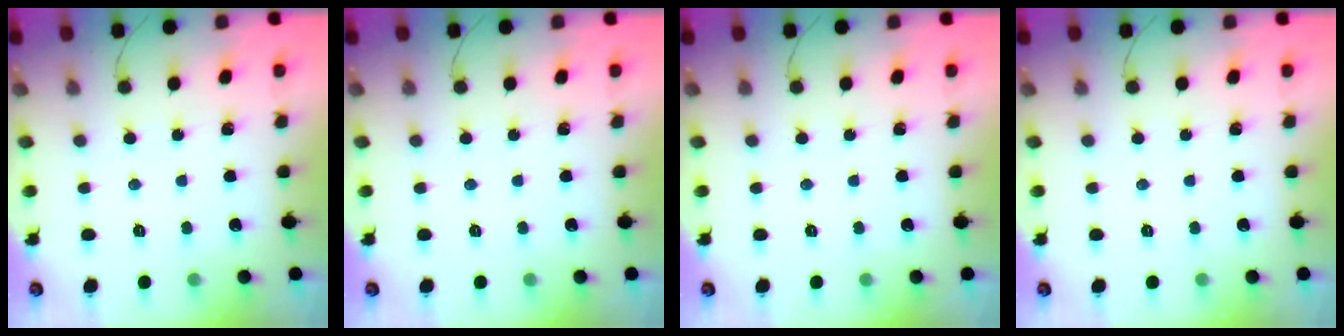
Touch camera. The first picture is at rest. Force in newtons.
{"total": 0.0}
{"total": 0.0}
{"total": 0.0}